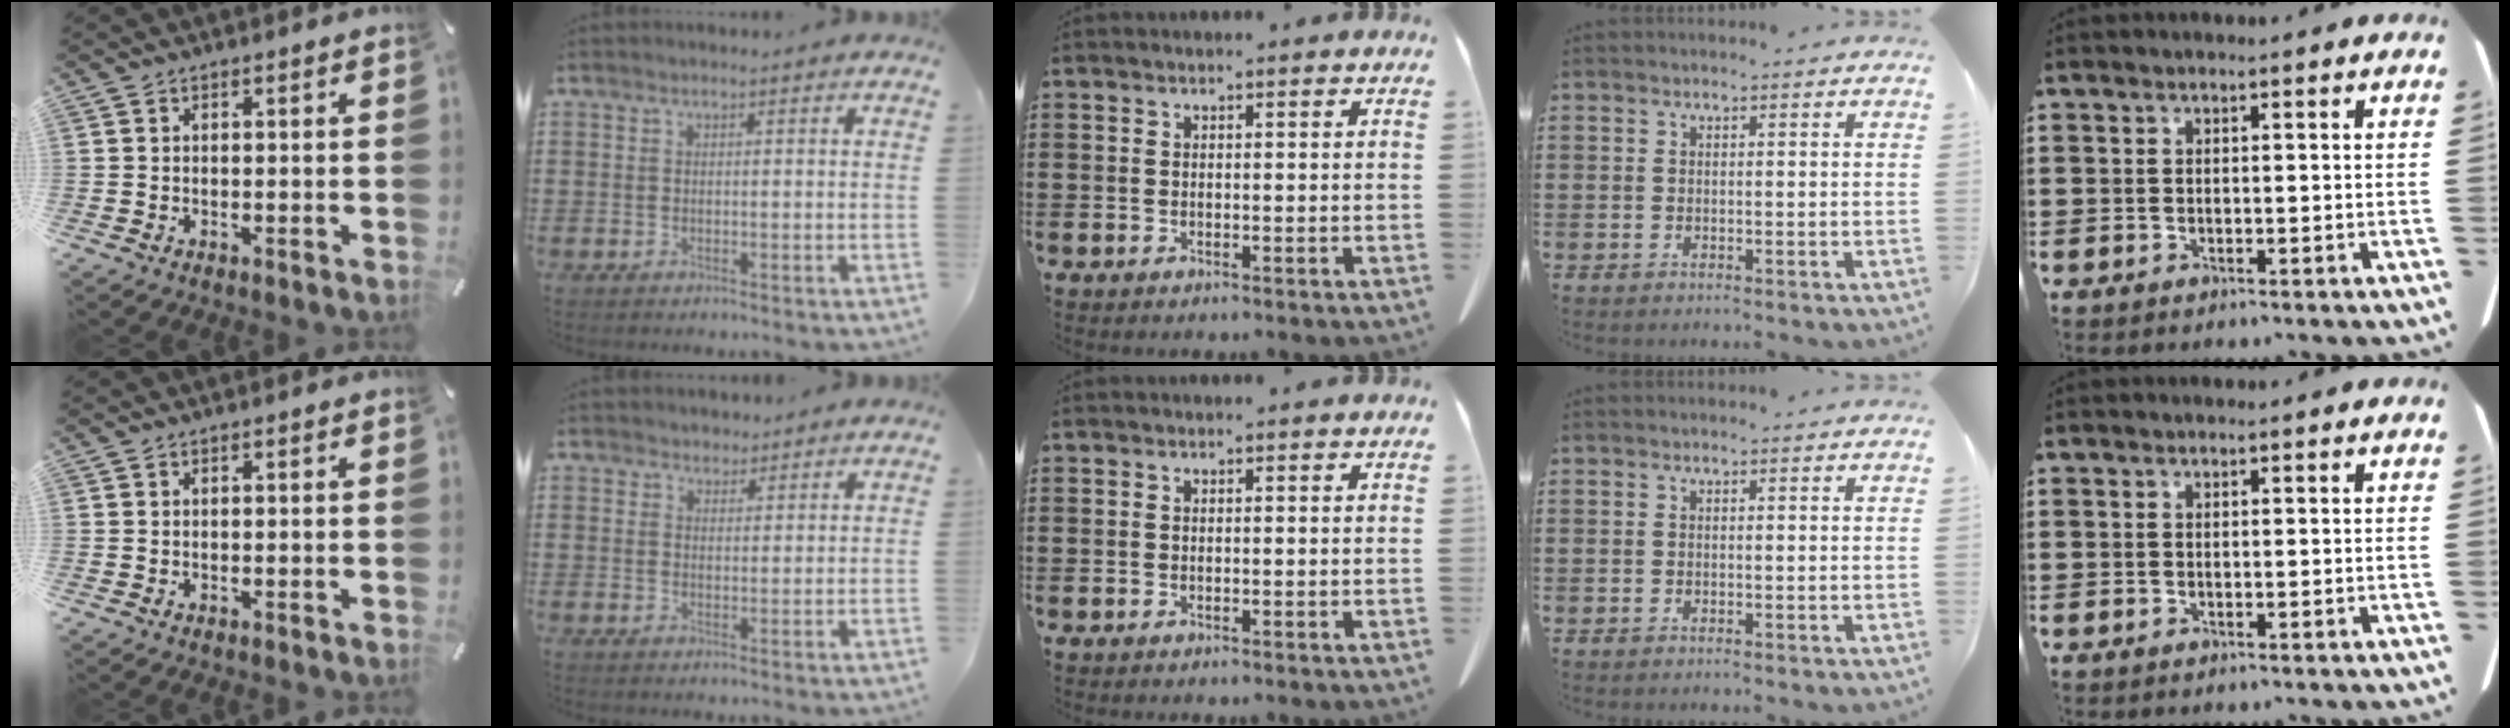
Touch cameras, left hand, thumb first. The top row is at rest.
{"index": {"total": 2.1, "force": [1.7, 1.1, 0.0], "torque": [-0.006, 0.008, 0.032]}}